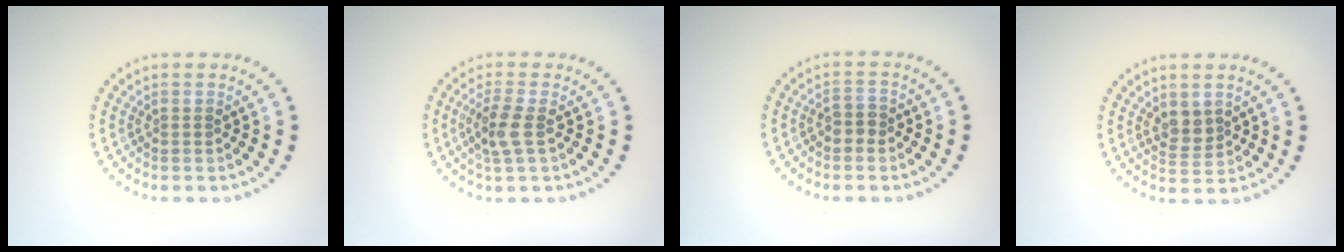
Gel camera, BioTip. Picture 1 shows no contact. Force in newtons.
{"total": 2.6, "press": 2.4, "slide": 1.2}
{"total": 1.4, "press": 1.3, "slide": 0.5}
{"total": 1.9, "press": 1.8, "slide": 0.8}